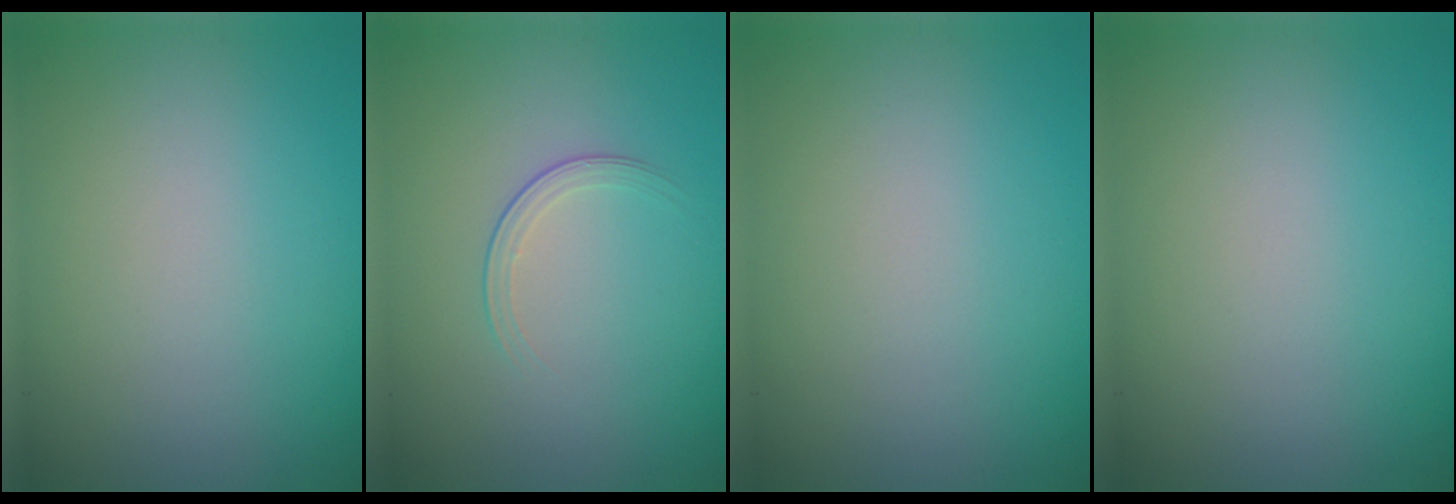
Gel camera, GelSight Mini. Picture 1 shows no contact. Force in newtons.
{"total": 1.5, "press": 0.7, "slide": 1.4}
{"total": 0.0}
{"total": 0.0}